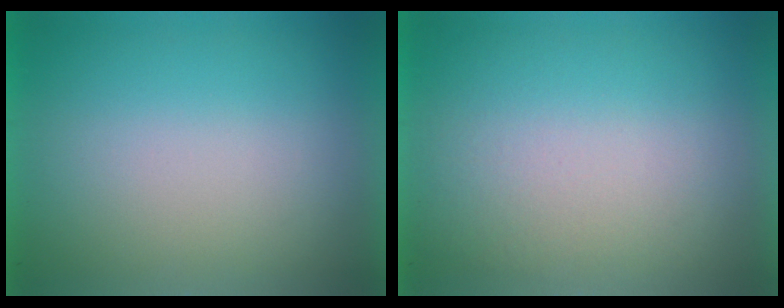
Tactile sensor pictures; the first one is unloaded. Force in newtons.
{"total": 1.4}